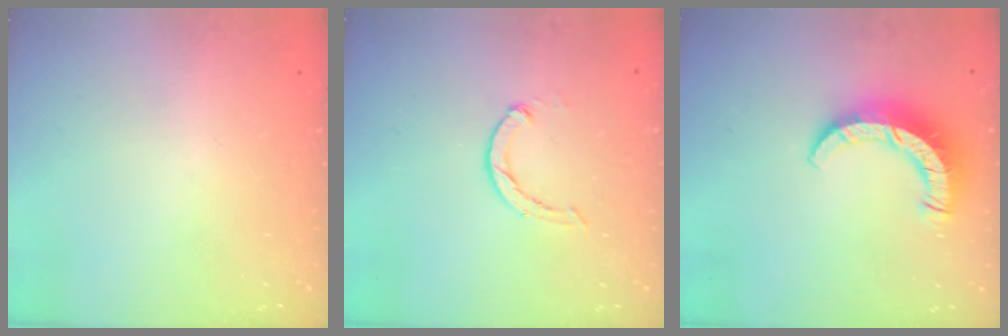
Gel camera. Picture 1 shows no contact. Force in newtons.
{"total": 1.9, "press": 1.9, "slide": 0.3}
{"total": 9.0, "press": 8.9, "slide": 1.0}